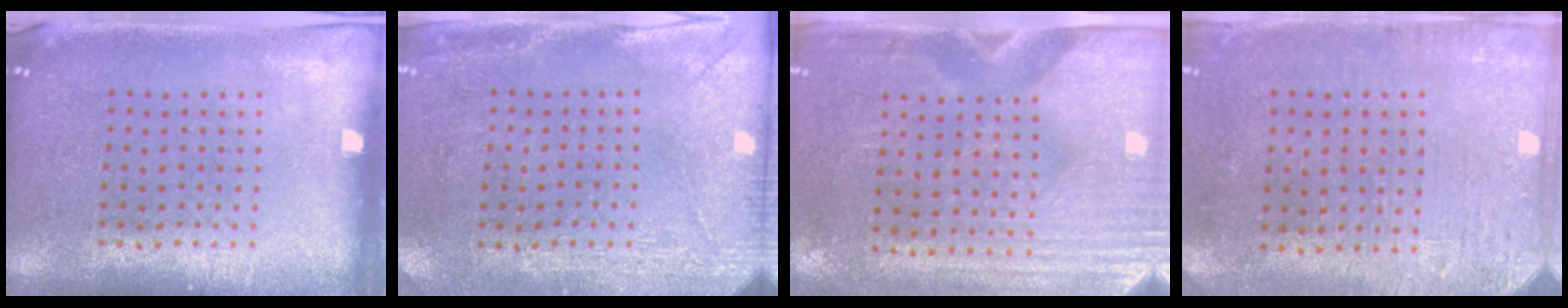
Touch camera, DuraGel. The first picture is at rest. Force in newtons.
{"total": 3.0, "press": 2.3, "slide": 1.8}
{"total": 2.9, "press": 2.6, "slide": 1.5}
{"total": 3.1, "press": 2.6, "slide": 1.7}